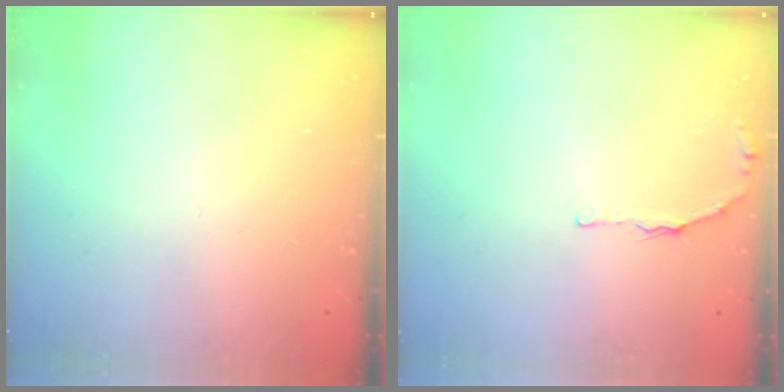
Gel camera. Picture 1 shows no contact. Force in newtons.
{"total": 4.5, "press": 3.3, "slide": 3.1}